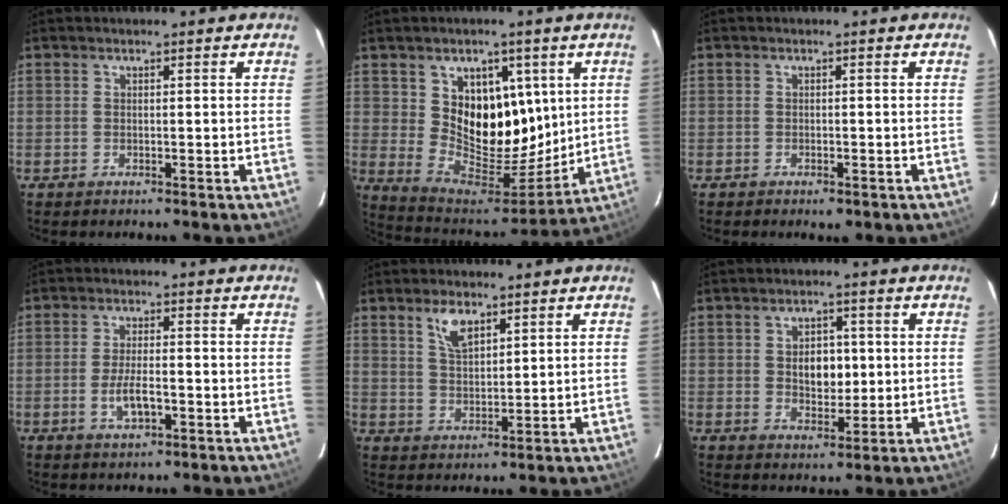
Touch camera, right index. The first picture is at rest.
{"total": 15.4, "force": [4.9, 11.5, 8.9], "torque": [-0.158, -0.015, 0.104]}
{"total": 1.6, "force": [-1.0, 0.7, 0.9], "torque": [-0.016, -0.002, -0.013]}
{"total": 5.1, "force": [-1.9, 1.7, 4.4], "torque": [-0.088, -0.005, -0.030]}
{"total": 5.4, "force": [3.3, 2.4, 3.6], "torque": [-0.064, 0.004, 0.066]}
{"total": 5.8, "force": [0.5, 4.0, 4.2], "torque": [-0.069, 0.006, 0.013]}